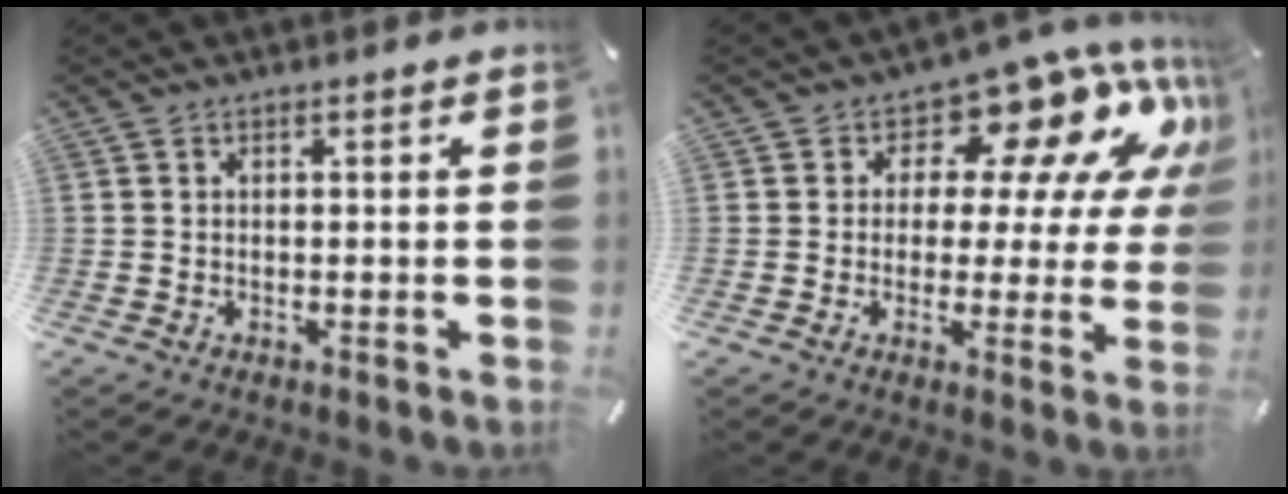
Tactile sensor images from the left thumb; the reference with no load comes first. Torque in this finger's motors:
{"motor_torque": [0.54, 0.41, 0.71, 0.29, 0.06]}